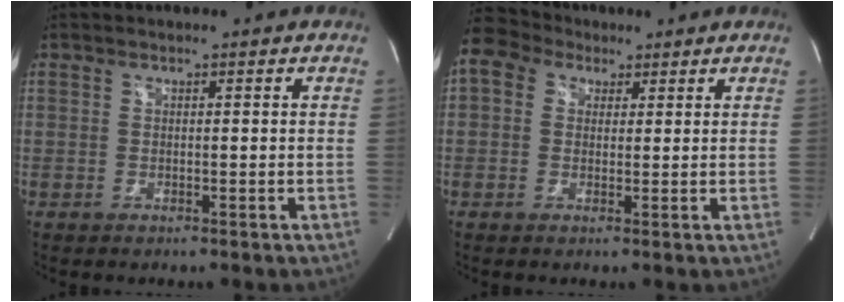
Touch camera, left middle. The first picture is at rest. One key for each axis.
{"total": 8.5, "fx": 5.1, "fy": 5.8, "fz": 3.5, "tx": -0.084, "ty": 0.056, "tz": 0.097}